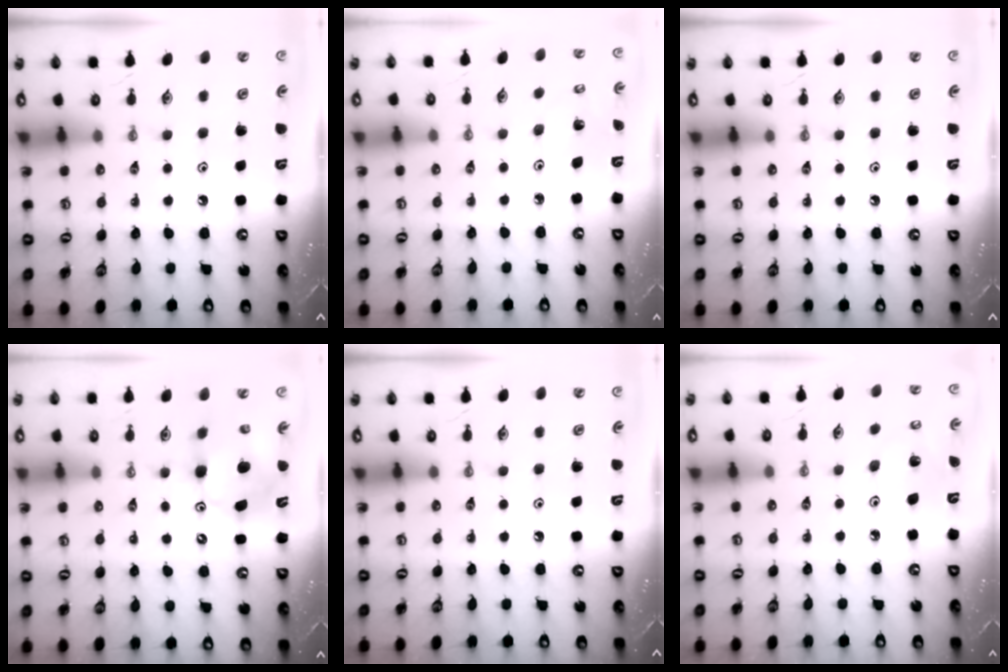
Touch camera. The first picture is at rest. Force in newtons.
{"total": 2.0, "press": 2.0, "slide": 0.1}
{"total": 0.0}
{"total": 11.6, "press": 11.4, "slide": 2.5}
{"total": 0.0}
{"total": 5.2, "press": 5.2, "slide": 0.2}